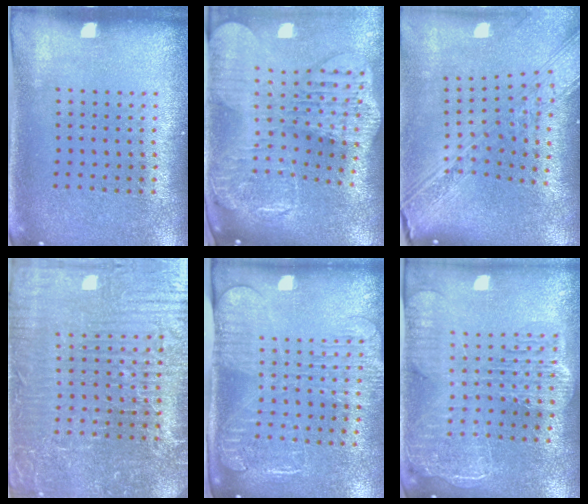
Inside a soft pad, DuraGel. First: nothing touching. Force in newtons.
{"total": 3.5, "press": 2.8, "slide": 2.1}
{"total": 3.5, "press": 2.6, "slide": 2.4}
{"total": 5.7, "press": 5.3, "slide": 2.1}
{"total": 2.6, "press": 2.1, "slide": 1.5}
{"total": 2.7, "press": 2.3, "slide": 1.4}